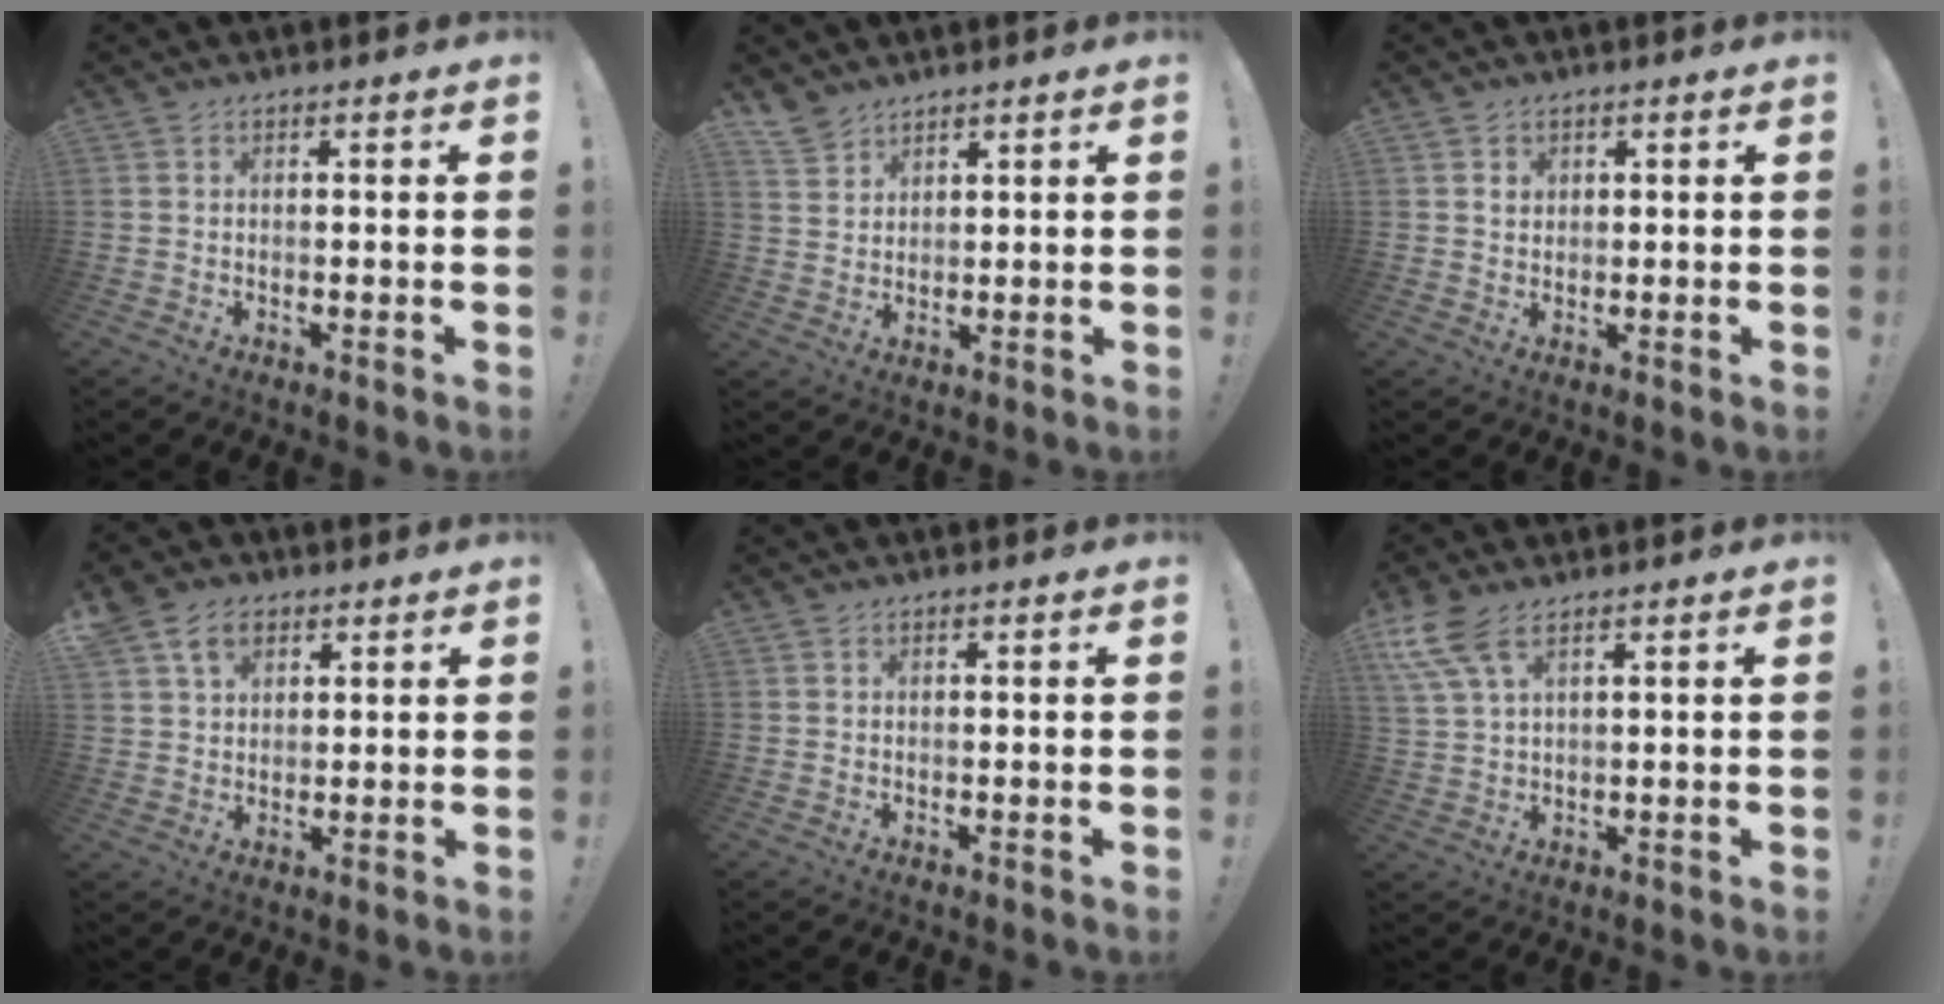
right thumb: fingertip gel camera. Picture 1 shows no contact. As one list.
[{"total": 5.2, "force": [4.3, 2.8, 0.9], "torque": [-0.016, -0.030, 0.084]}, {"total": 2.0, "force": [0.9, 1.7, 0.7], "torque": [0.000, -0.002, 0.013]}, {"total": 7.4, "force": [3.9, 5.4, 3.2], "torque": [-0.046, -0.011, 0.075]}, {"total": 0.0}, {"total": 8.3, "force": [5.2, 2.7, 5.9], "torque": [-0.128, -0.018, 0.101]}]